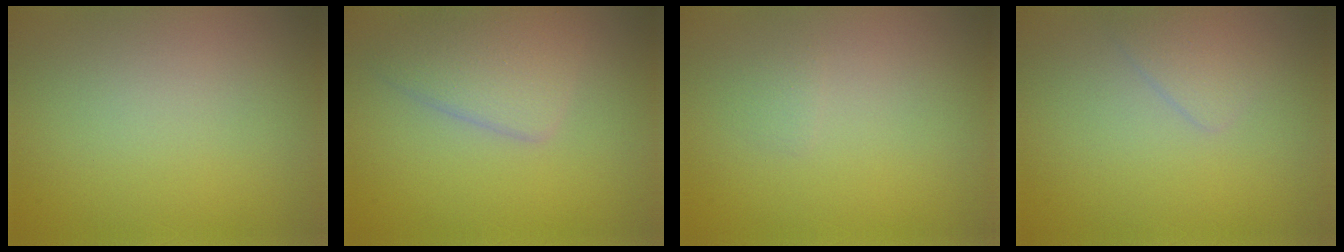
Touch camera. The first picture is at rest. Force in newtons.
{"total": 3.6, "press": 3.6, "slide": 0.1}
{"total": 0.6, "press": 0.6, "slide": 0.1}
{"total": 1.3, "press": 1.3, "slide": 0.1}